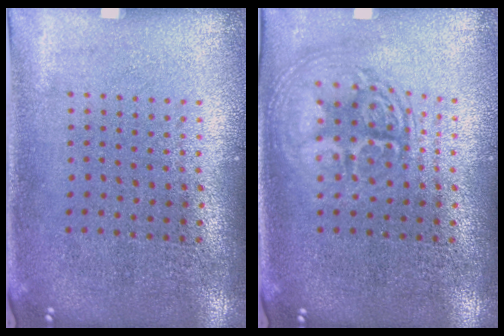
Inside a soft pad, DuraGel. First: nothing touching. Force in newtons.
{"total": 2.6, "press": 2.6, "slide": 0.2}